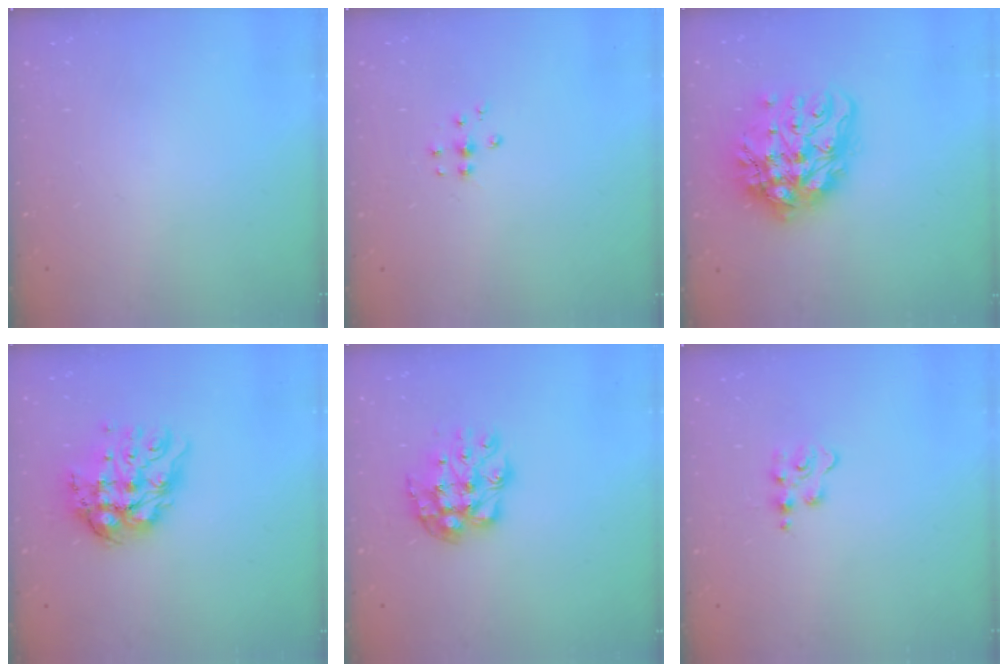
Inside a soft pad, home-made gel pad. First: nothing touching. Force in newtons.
{"total": 5.4, "press": 5.3, "slide": 0.7}
{"total": 17.1, "press": 17.0, "slide": 2.0}
{"total": 13.5, "press": 13.5, "slide": 1.0}
{"total": 9.8, "press": 9.8, "slide": 0.9}
{"total": 2.7, "press": 2.7, "slide": 0.5}